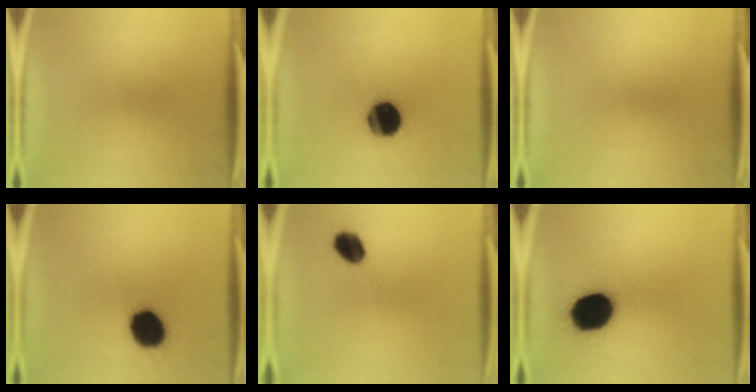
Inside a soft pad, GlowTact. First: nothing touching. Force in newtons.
{"total": 16.0}
{"total": 0.0}
{"total": 13.8}
{"total": 7.0}
{"total": 17.4}